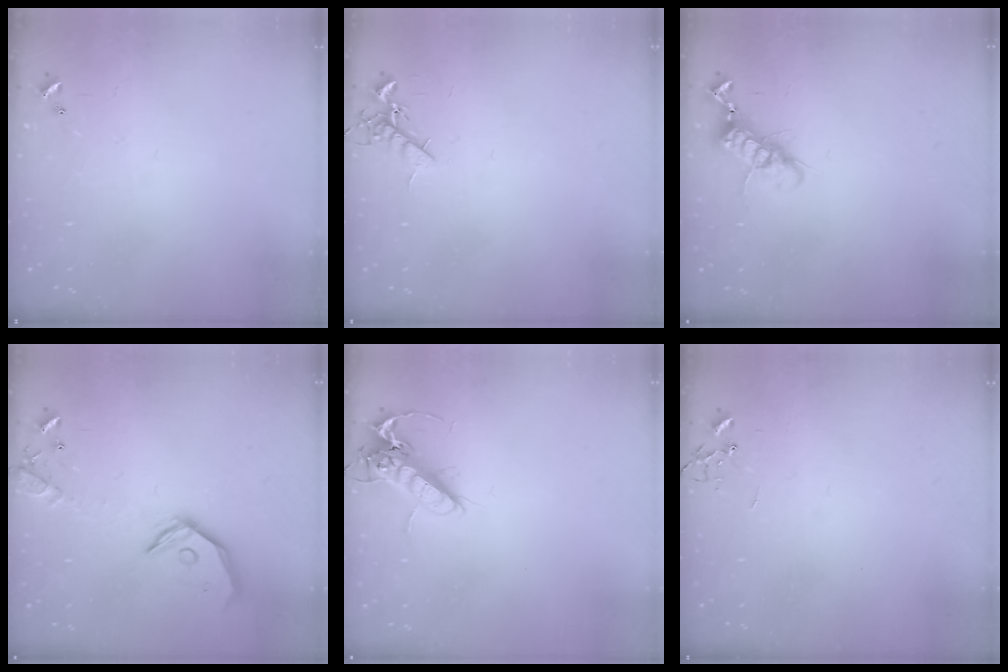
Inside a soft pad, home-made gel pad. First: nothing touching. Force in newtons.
{"total": 7.7, "press": 7.7, "slide": 1.1}
{"total": 11.7, "press": 11.7, "slide": 0.9}
{"total": 16.4, "press": 16.2, "slide": 2.5}
{"total": 14.2, "press": 14.0, "slide": 2.2}
{"total": 0.0}